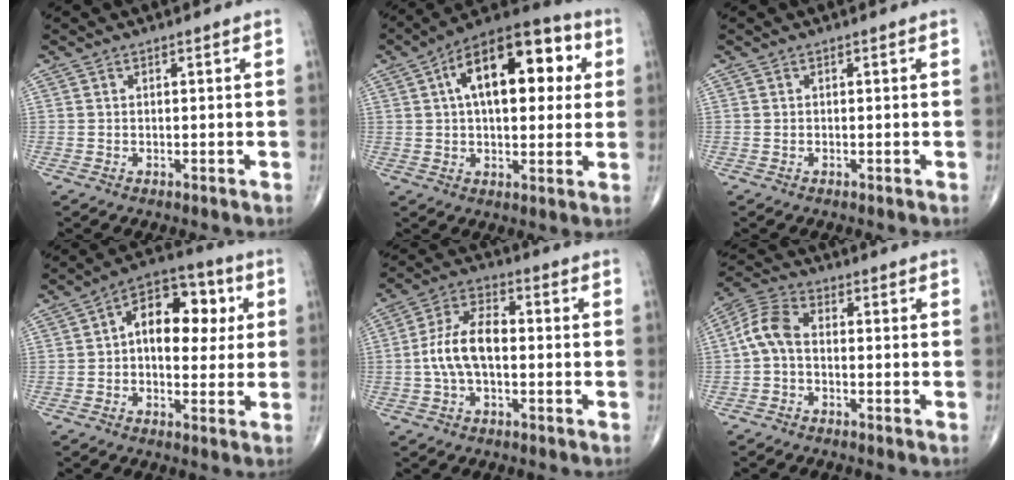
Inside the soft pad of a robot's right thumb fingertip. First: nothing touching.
{"total": 20.1, "force": [5.1, 10.2, 16.6], "torque": [-0.219, 0.024, 0.066]}
{"total": 0.0}
{"total": 13.5, "force": [2.1, 8.3, 10.5], "torque": [-0.117, 0.024, 0.022]}
{"total": 10.0, "force": [-0.8, 5.2, 8.5], "torque": [-0.172, 0.031, -0.022]}
{"total": 6.5, "force": [-0.7, 3.9, 5.2], "torque": [-0.109, 0.022, -0.027]}